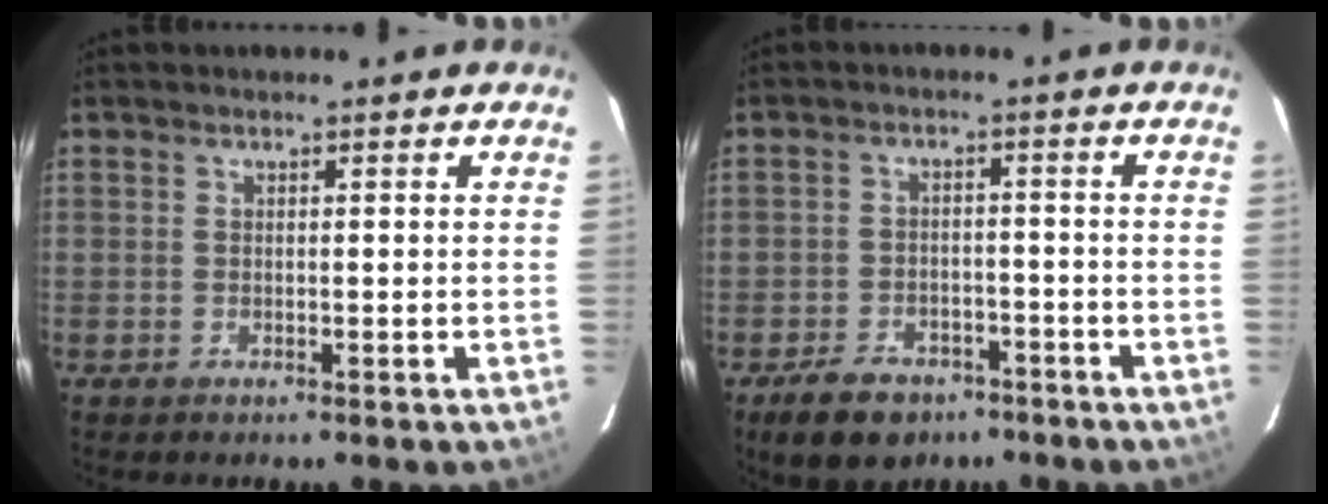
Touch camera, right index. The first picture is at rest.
{"total": 9.2, "force": [-6.2, 5.7, 3.8], "torque": [-0.098, 0.010, -0.085]}